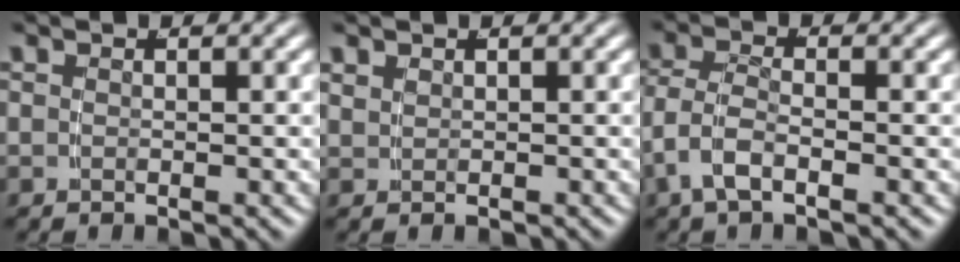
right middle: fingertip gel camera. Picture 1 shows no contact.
{"total": 0.5, "force": [0.4, 0.2, 0.3], "torque": [-0.005, -0.005, 0.019]}
{"total": 3.2, "force": [-1.3, 1.8, 2.3], "torque": [-0.059, -0.017, -0.016]}